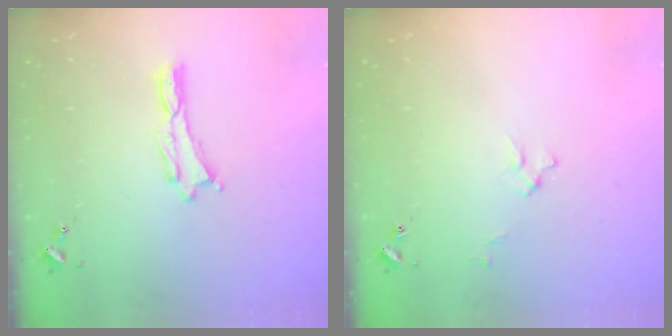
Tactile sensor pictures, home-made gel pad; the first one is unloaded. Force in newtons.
{"total": 3.0, "press": 3.0, "slide": 0.2}